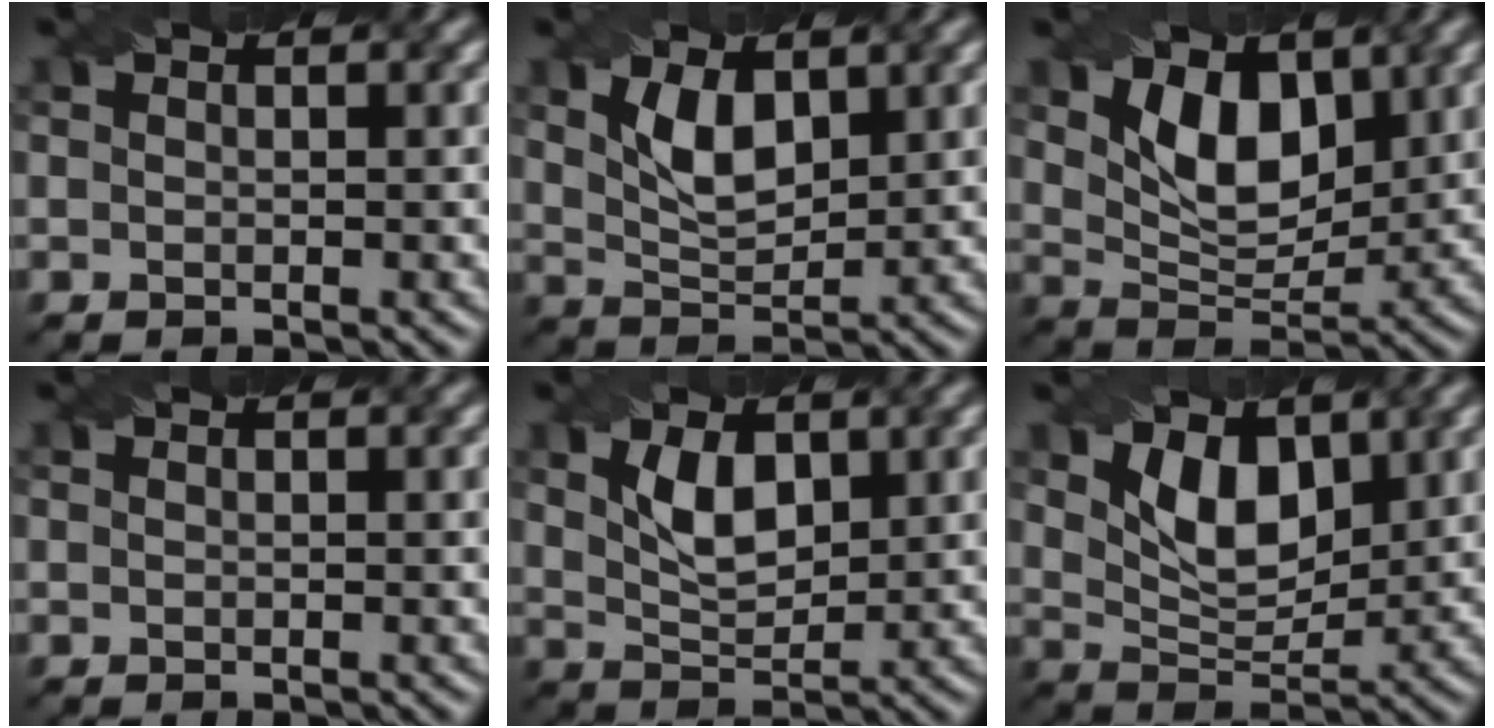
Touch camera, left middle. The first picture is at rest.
{"total": 3.9, "force": [1.7, 2.0, 2.9], "torque": [-0.063, -0.001, 0.035]}
{"total": 5.9, "force": [2.2, 3.5, 4.2], "torque": [-0.081, -0.009, 0.038]}
{"total": 0.0}
{"total": 3.9, "force": [1.5, 2.1, 2.9], "torque": [-0.061, 0.000, 0.032]}
{"total": 5.1, "force": [2.2, 2.9, 3.5], "torque": [-0.075, -0.008, 0.037]}